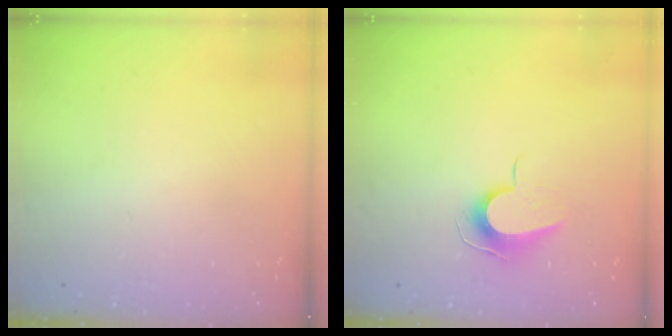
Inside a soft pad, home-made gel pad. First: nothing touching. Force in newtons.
{"total": 8.9, "press": 8.8, "slide": 0.5}